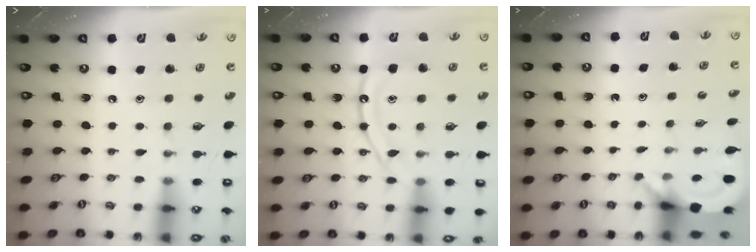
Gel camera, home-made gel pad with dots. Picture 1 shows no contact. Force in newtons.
{"total": 14.4, "press": 14.3, "slide": 1.2}
{"total": 3.5, "press": 3.5, "slide": 0.2}